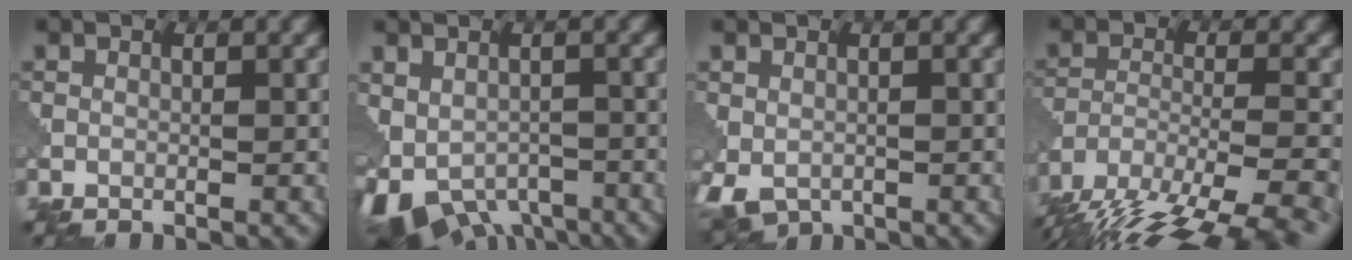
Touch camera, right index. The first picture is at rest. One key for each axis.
{"total": 7.4, "fx": -3.9, "fy": 4.4, "fz": 4.5, "tx": -0.074, "ty": -0.017, "tz": -0.042}
{"total": 3.8, "fx": -1.5, "fy": 2.5, "fz": 2.5, "tx": -0.054, "ty": -0.015, "tz": -0.021}
{"total": 14.4, "fx": -11.8, "fy": 4.5, "fz": 7.0, "tx": -0.135, "ty": -0.027, "tz": -0.161}